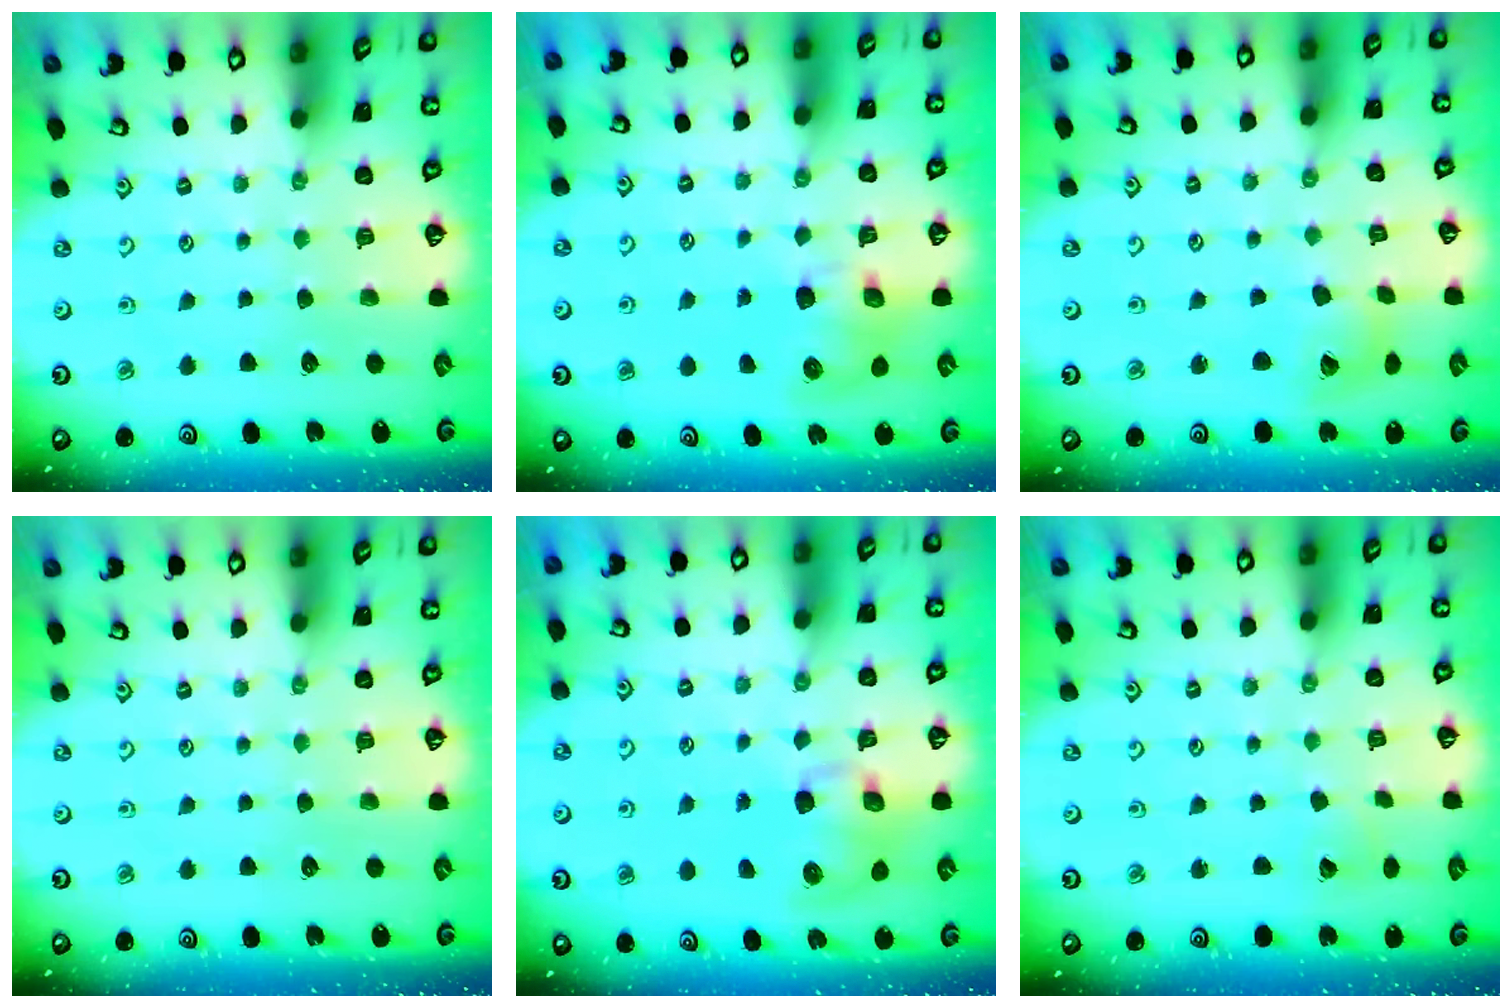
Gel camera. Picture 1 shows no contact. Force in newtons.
{"total": 8.7, "press": 8.6, "slide": 1.3}
{"total": 8.5, "press": 8.5, "slide": 1.2}
{"total": 0.0}
{"total": 8.8, "press": 8.7, "slide": 1.2}
{"total": 2.6, "press": 2.6, "slide": 0.3}